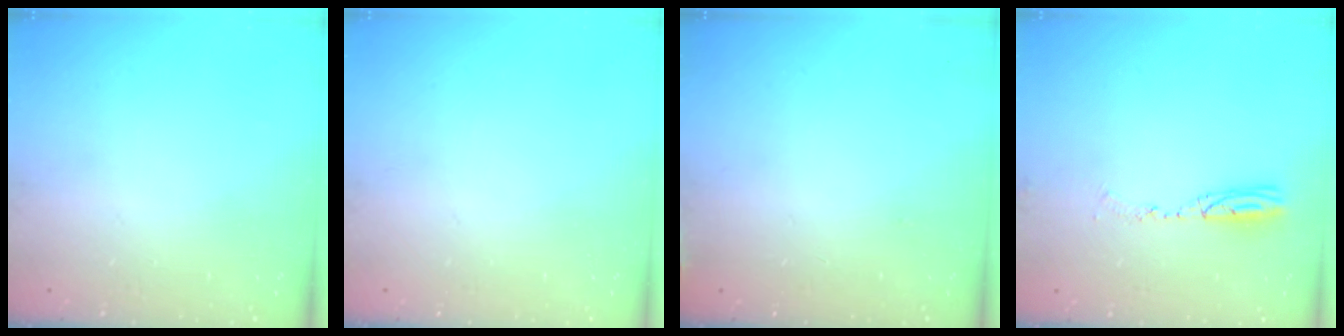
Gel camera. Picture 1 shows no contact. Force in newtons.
{"total": 0.0}
{"total": 6.3, "press": 5.9, "slide": 2.1}
{"total": 5.0, "press": 4.9, "slide": 0.9}